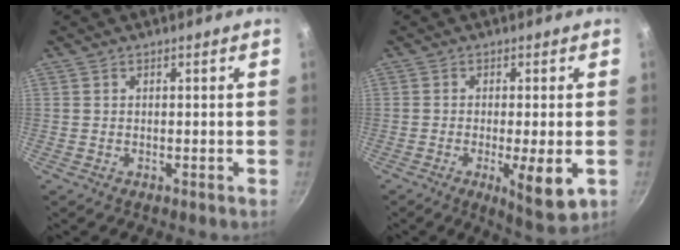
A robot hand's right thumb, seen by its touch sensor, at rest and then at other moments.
{"total": 8.4, "force": [-2.2, 1.9, 7.9], "torque": [-0.122, -0.006, -0.026]}